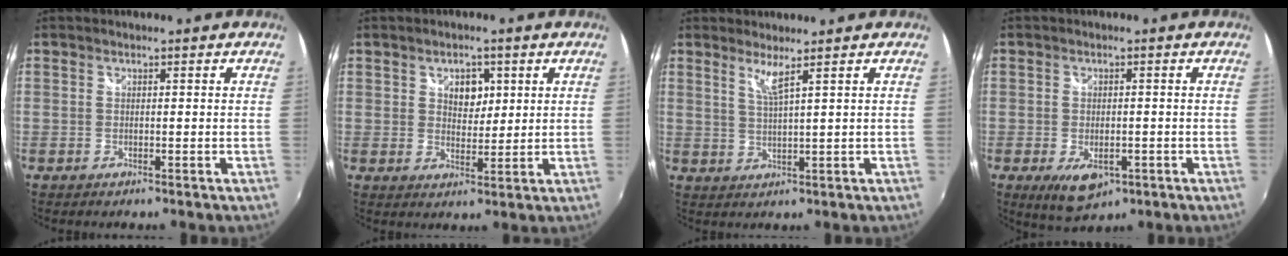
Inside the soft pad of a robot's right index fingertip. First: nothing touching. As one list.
[{"total": 4.8, "force": [1.8, 3.2, 3.1], "torque": [-0.042, 0.005, 0.030]}, {"total": 3.0, "force": [2.0, -0.6, 2.1], "torque": [-0.044, -0.011, 0.036]}, {"total": 6.9, "force": [-2.8, 3.7, 5.1], "torque": [-0.096, -0.024, -0.041]}]